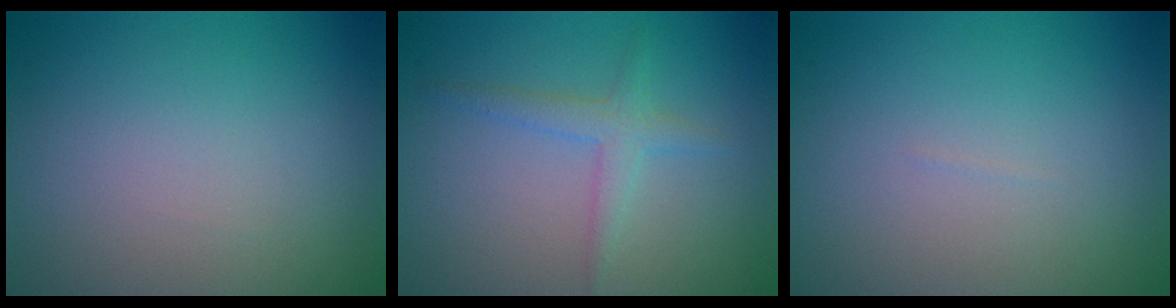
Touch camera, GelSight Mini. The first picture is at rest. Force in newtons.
{"total": 2.0, "press": 2.0, "slide": 0.0}
{"total": 0.0}